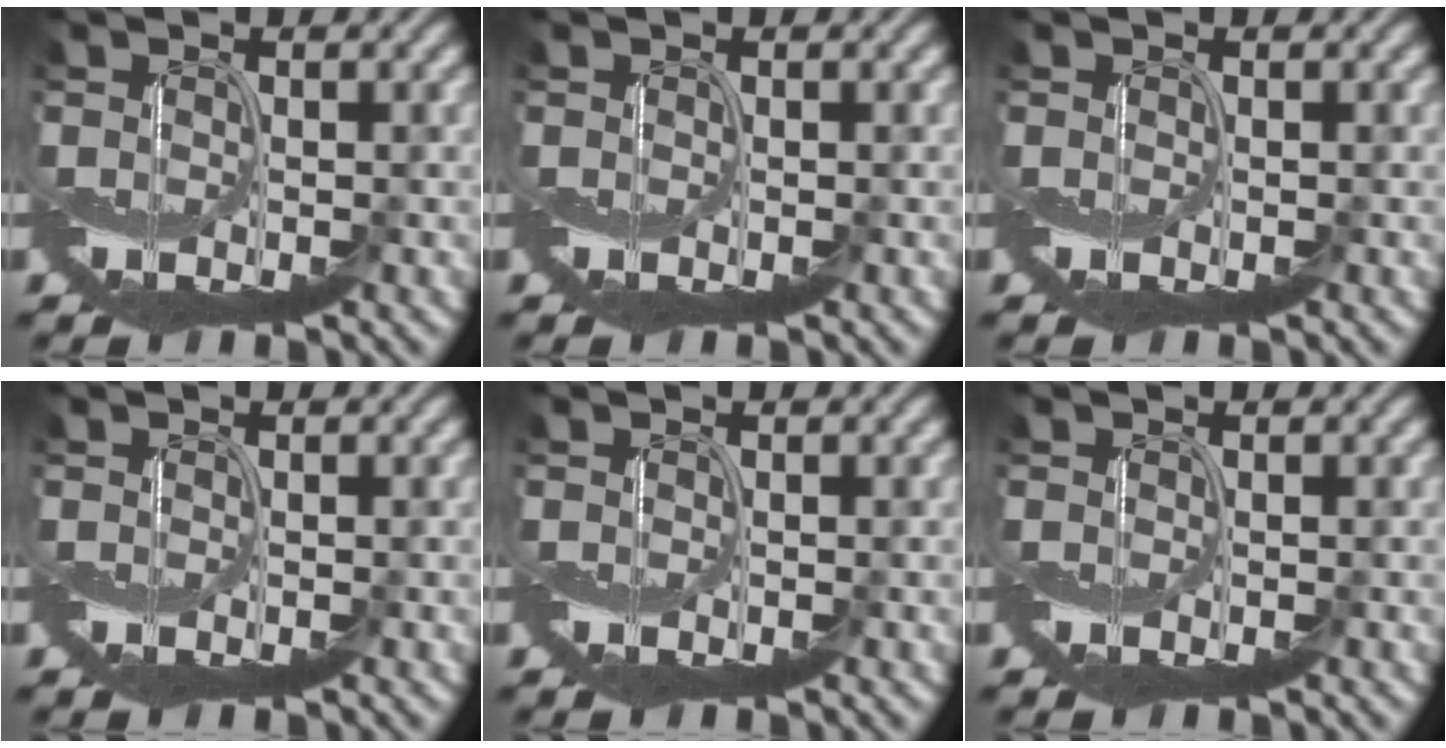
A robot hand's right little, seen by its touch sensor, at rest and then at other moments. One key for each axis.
{"total": 0.0}
{"total": 0.0}
{"total": 0.0}
{"total": 0.0}
{"total": 0.0}